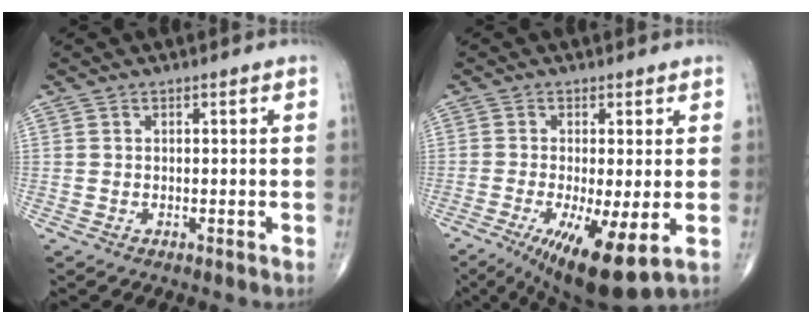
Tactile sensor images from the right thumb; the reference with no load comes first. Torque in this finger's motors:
{"motor_torque": [1.07, 1.70, 0.16, -0.15, 0.13]}